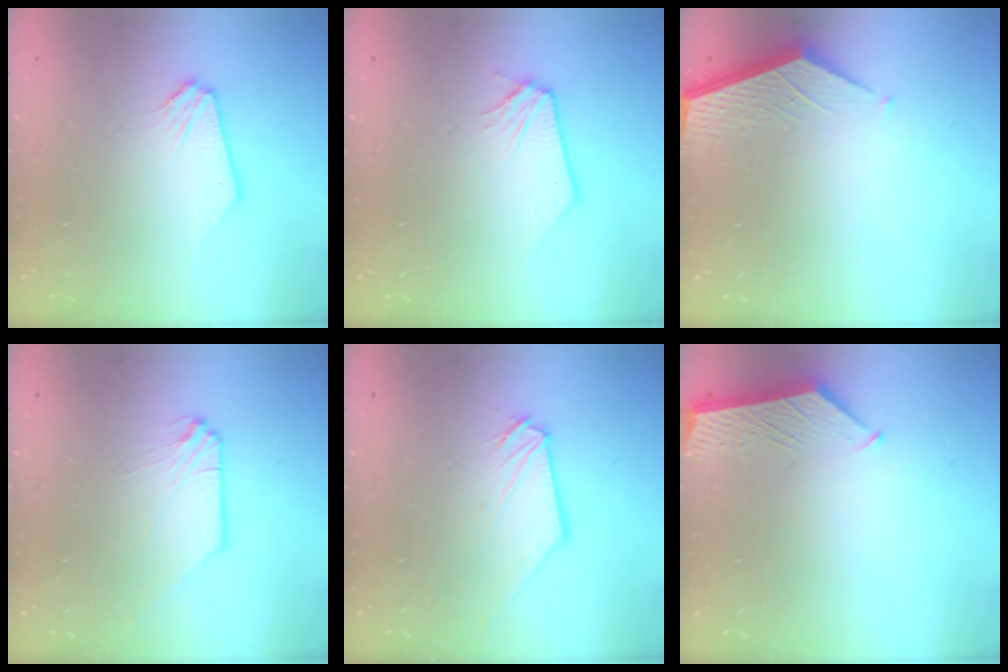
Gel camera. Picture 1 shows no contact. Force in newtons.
{"total": 0.0}
{"total": 3.6, "press": 3.6, "slide": 0.4}
{"total": 0.0}
{"total": 0.9, "press": 0.9, "slide": 0.2}
{"total": 4.6, "press": 4.6, "slide": 0.6}